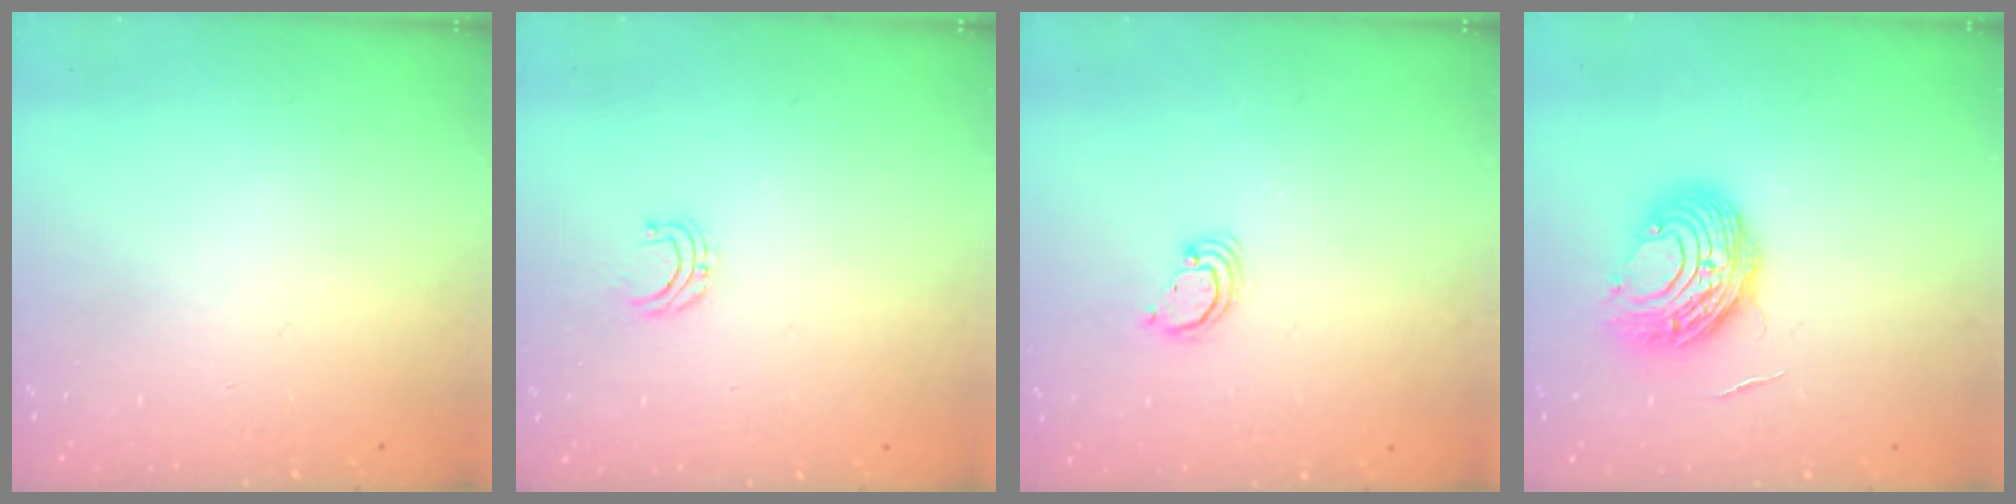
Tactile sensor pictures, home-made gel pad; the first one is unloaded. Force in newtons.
{"total": 4.0, "press": 4.0, "slide": 0.3}
{"total": 2.6, "press": 2.6, "slide": 0.2}
{"total": 10.1, "press": 10.1, "slide": 0.8}